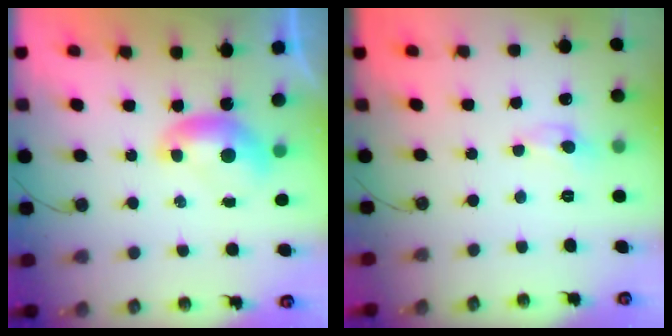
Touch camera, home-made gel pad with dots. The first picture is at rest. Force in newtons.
{"total": 0.0}